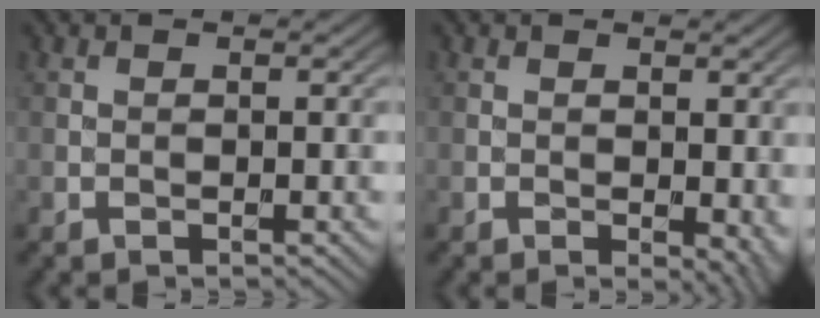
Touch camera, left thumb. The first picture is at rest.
{"total": 2.5, "force": [-0.3, 1.4, 2.0], "torque": [-0.018, -0.005, -0.002]}